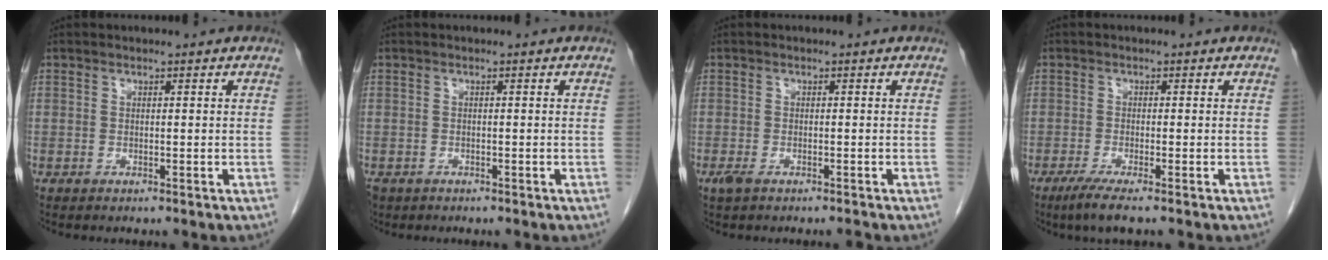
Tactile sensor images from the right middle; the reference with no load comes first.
{"total": 3.5, "force": [-2.1, 2.5, 1.2], "torque": [-0.032, -0.005, -0.036]}
{"total": 2.0, "force": [-1.4, 0.5, 1.3], "torque": [-0.030, -0.005, -0.025]}
{"total": 3.7, "force": [-2.5, 0.0, 2.7], "torque": [-0.056, -0.012, -0.048]}